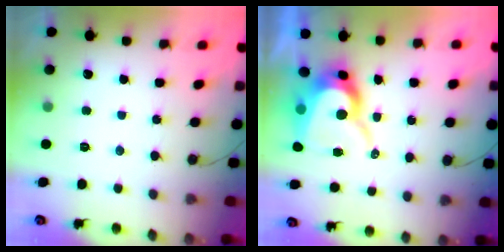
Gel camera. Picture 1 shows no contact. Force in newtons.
{"total": 12.8, "press": 12.8, "slide": 0.9}